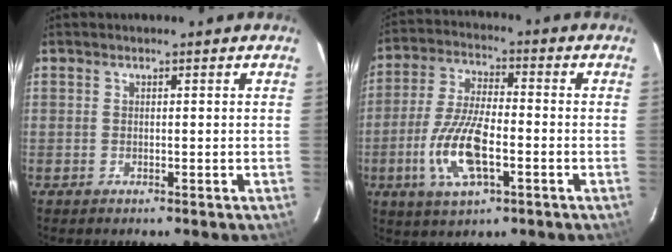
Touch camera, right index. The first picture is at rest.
{"total": 12.6, "force": [-4.0, 4.5, 11.0], "torque": [-0.233, -0.005, -0.077]}